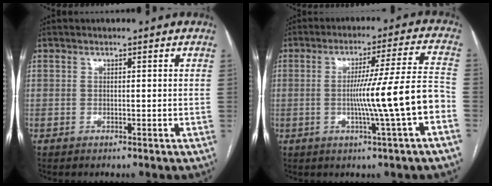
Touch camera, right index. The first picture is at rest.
{"total": 11.8, "force": [-3.1, -1.6, 11.3], "torque": [-0.178, 0.002, -0.047]}